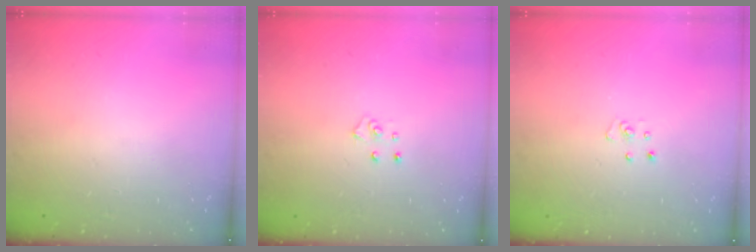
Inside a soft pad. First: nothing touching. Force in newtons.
{"total": 3.9, "press": 3.8, "slide": 0.4}
{"total": 3.0, "press": 3.0, "slide": 0.3}